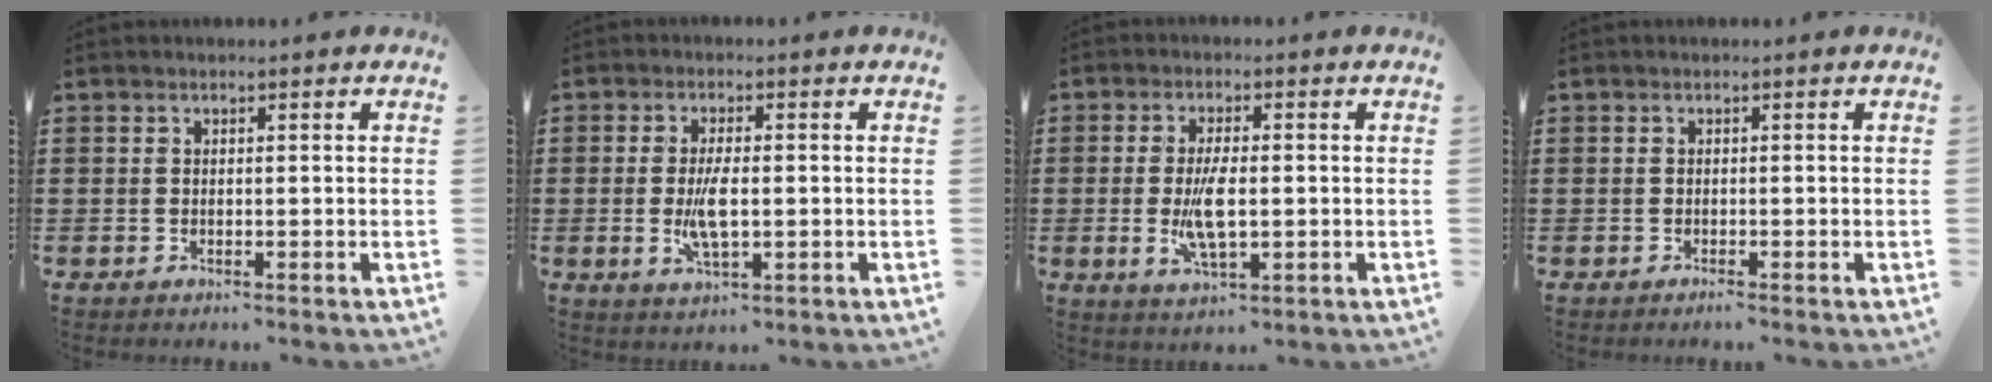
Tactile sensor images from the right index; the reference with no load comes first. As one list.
[{"total": 5.7, "force": [-0.5, 1.9, 5.3], "torque": [-0.115, -0.008, -0.015]}, {"total": 6.8, "force": [-0.7, 2.4, 6.4], "torque": [-0.138, -0.009, -0.018]}, {"total": 0.6, "force": [-0.5, -0.1, 0.2], "torque": [-0.006, -0.004, -0.010]}]